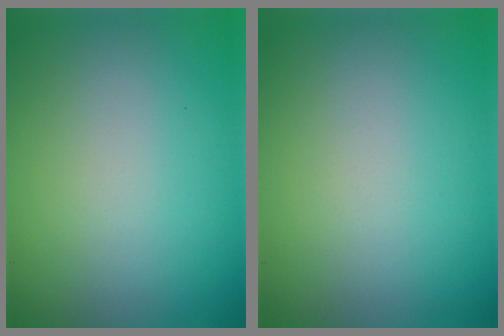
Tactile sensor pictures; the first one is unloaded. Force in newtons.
{"total": 0.0}